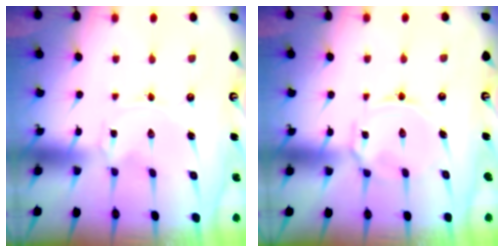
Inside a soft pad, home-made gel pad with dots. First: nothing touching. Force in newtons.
{"total": 6.0, "press": 6.0, "slide": 0.6}